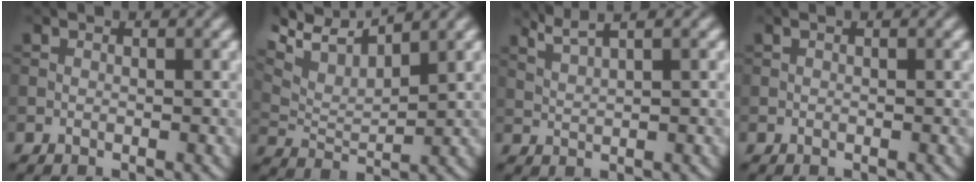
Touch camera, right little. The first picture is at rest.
{"total": 5.5, "force": [3.8, 1.6, 3.7], "torque": [-0.077, 0.007, 0.069]}
{"total": 3.1, "force": [2.3, 0.5, 2.0], "torque": [-0.034, 0.008, 0.042]}
{"total": 0.0}